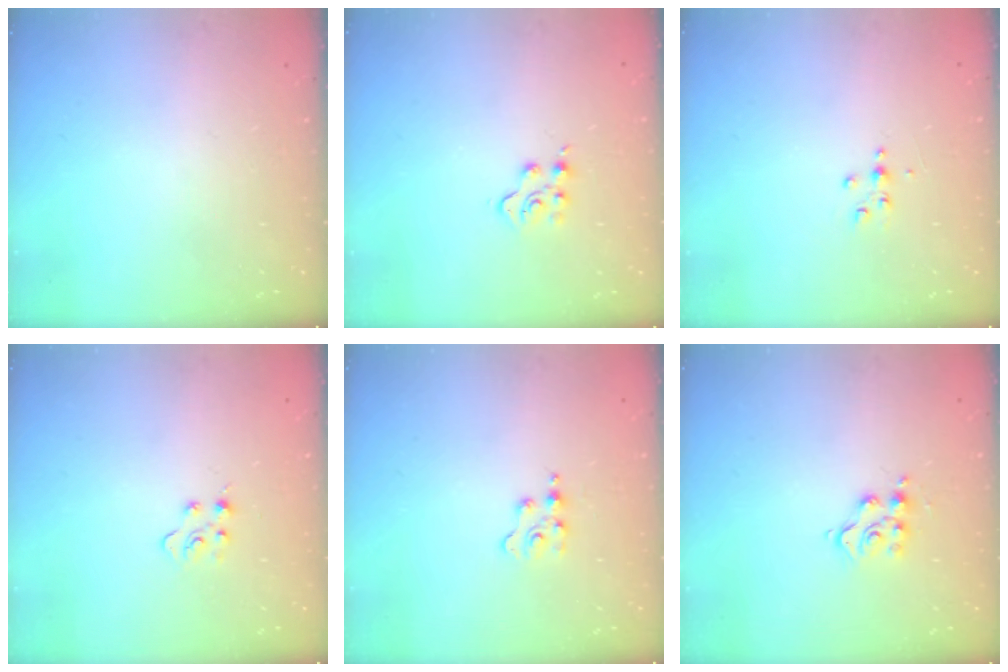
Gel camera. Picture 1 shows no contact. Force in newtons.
{"total": 4.2, "press": 4.2, "slide": 0.4}
{"total": 4.4, "press": 4.4, "slide": 0.7}
{"total": 2.9, "press": 2.9, "slide": 0.3}
{"total": 2.5, "press": 2.5, "slide": 0.4}
{"total": 9.1, "press": 9.1, "slide": 0.5}